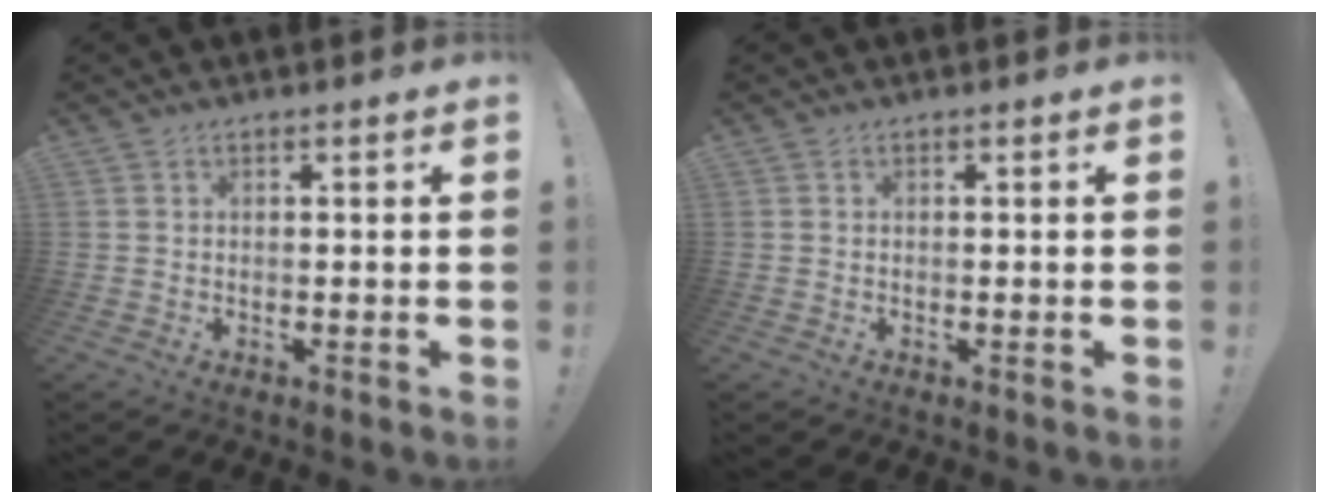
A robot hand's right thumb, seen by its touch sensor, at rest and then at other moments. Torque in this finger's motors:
{"motor_torque": [-0.15, -0.17, -0.25, -0.09, -0.02]}